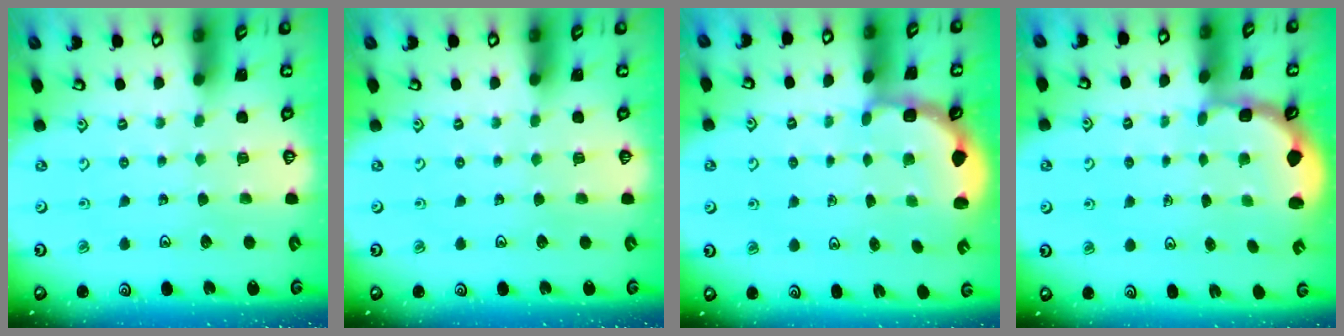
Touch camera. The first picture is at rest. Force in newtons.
{"total": 0.0}
{"total": 2.8, "press": 2.4, "slide": 1.4}
{"total": 2.7, "press": 2.1, "slide": 1.7}